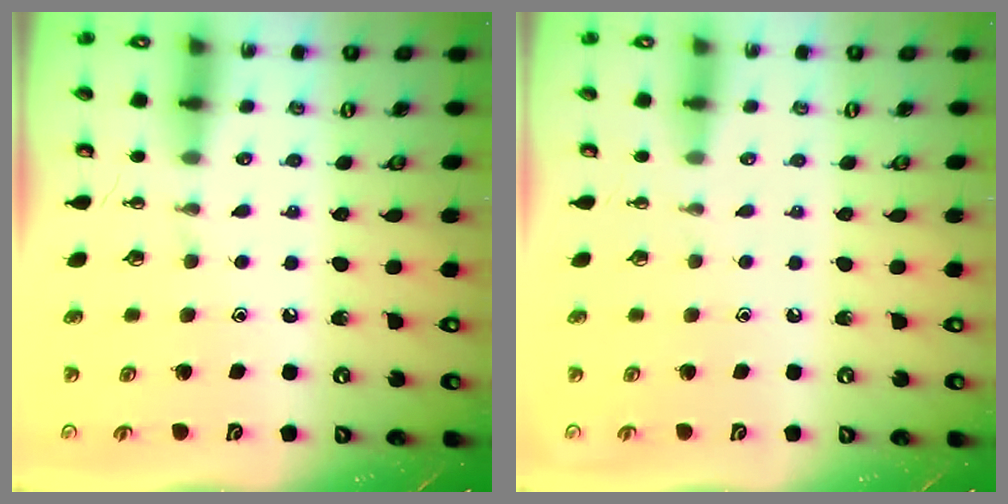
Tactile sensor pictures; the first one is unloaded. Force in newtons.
{"total": 0.0}